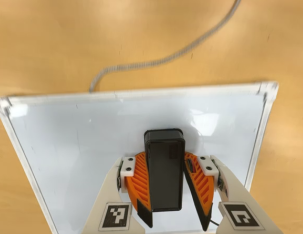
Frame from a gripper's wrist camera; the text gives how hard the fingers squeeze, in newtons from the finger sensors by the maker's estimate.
{"total": 13.3, "left": 15.7, "right": 10.9}